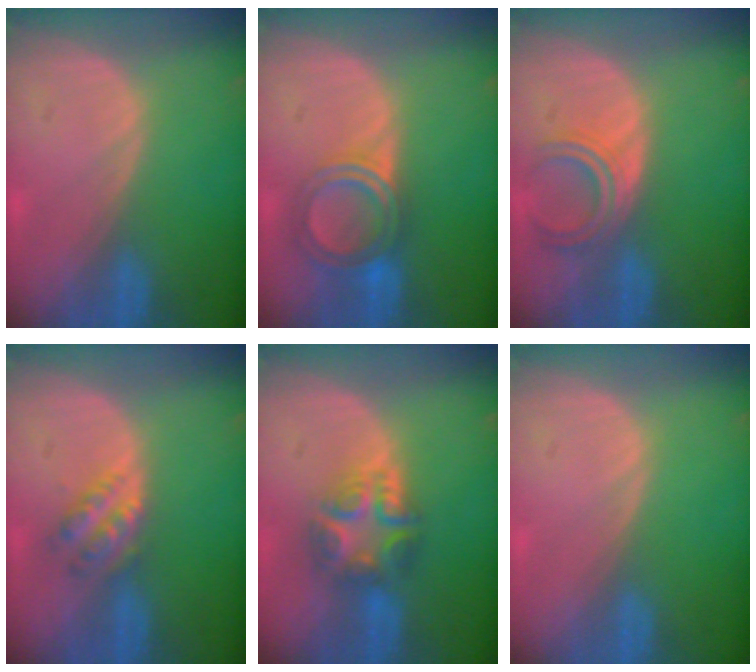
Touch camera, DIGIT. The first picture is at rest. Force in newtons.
{"total": 6.0, "press": 5.6, "slide": 2.0}
{"total": 4.5, "press": 4.5, "slide": 0.7}
{"total": 4.7, "press": 4.1, "slide": 2.2}
{"total": 7.5, "press": 6.5, "slide": 3.7}
{"total": 0.0}